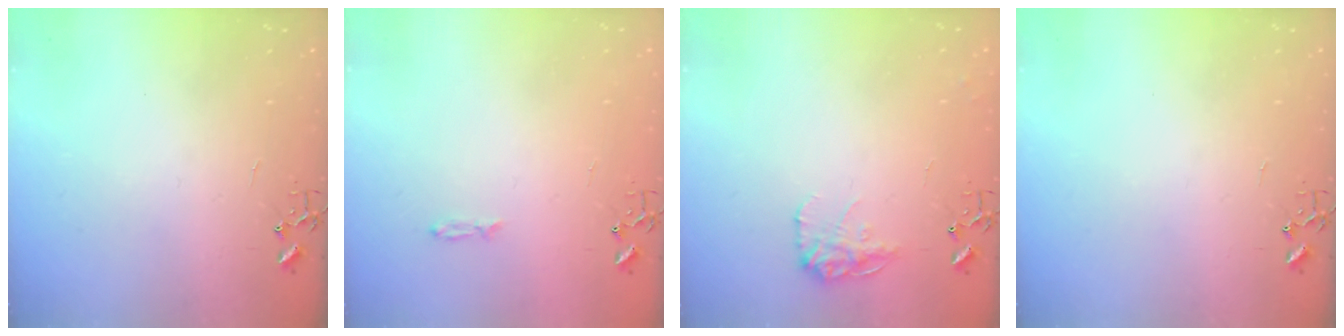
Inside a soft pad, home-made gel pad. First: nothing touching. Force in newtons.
{"total": 3.4, "press": 3.4, "slide": 0.4}
{"total": 10.9, "press": 10.9, "slide": 0.4}
{"total": 0.0}